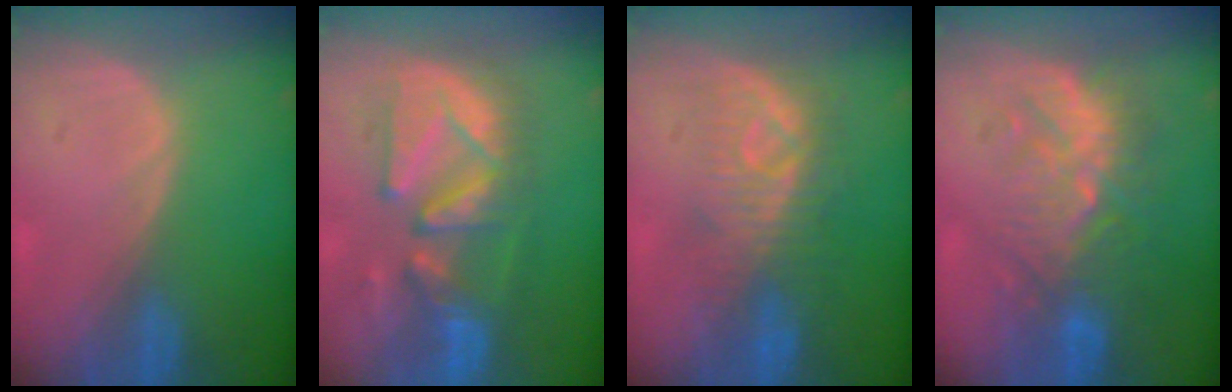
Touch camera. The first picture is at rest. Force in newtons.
{"total": 10.8, "press": 10.5, "slide": 2.7}
{"total": 8.0, "press": 7.9, "slide": 1.7}
{"total": 9.1, "press": 8.9, "slide": 1.6}